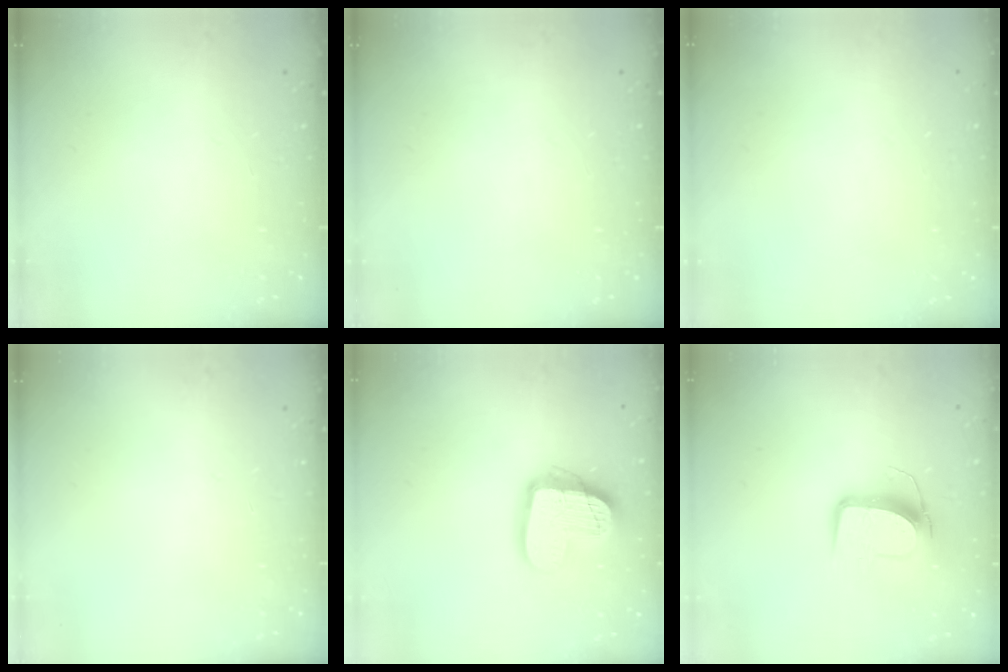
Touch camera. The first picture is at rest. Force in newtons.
{"total": 0.0}
{"total": 0.0}
{"total": 0.0}
{"total": 15.9, "press": 15.9, "slide": 1.2}
{"total": 10.3, "press": 10.3, "slide": 0.5}